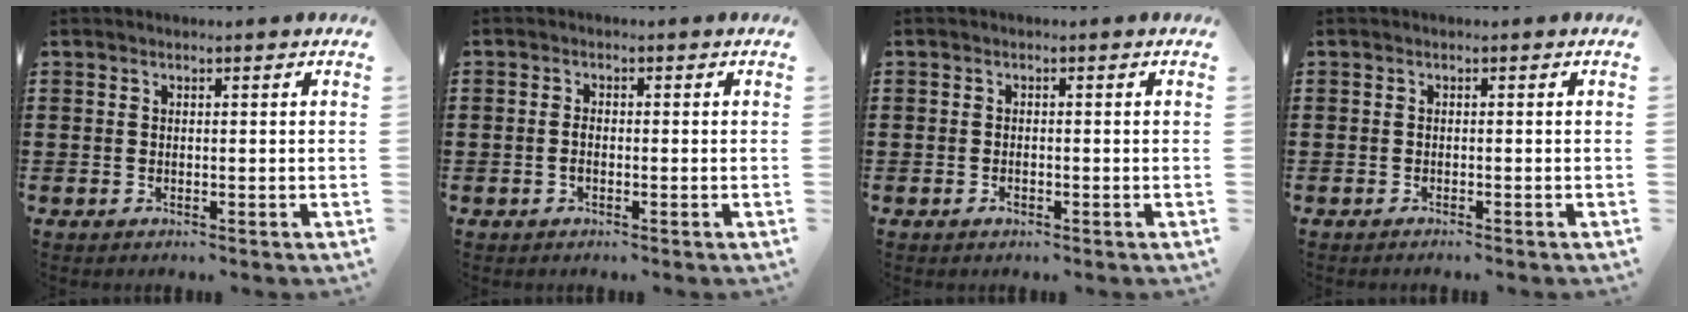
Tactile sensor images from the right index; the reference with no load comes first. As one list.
[{"total": 1.3, "force": [-0.5, 0.6, 1.0], "torque": [-0.022, -0.003, -0.008]}, {"total": 0.9, "force": [-0.5, 0.3, 0.6], "torque": [-0.015, -0.008, -0.007]}, {"total": 0.7, "force": [-0.7, -0.2, 0.1], "torque": [-0.003, -0.005, -0.014]}]